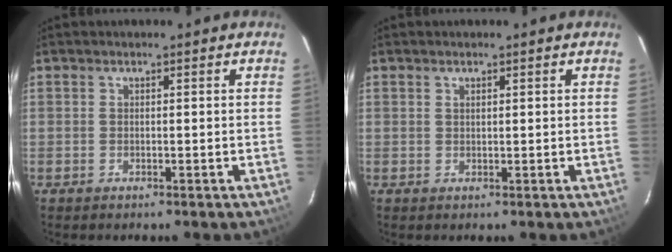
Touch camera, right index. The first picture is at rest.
{"total": 0.6, "force": [0.4, 0.2, 0.3], "torque": [-0.006, 0.001, 0.007]}